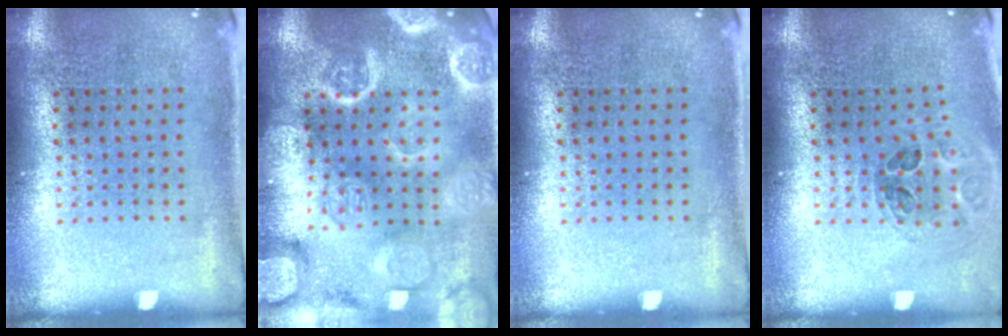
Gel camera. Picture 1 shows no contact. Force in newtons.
{"total": 6.1, "press": 6.0, "slide": 0.7}
{"total": 0.0}
{"total": 1.0, "press": 0.9, "slide": 0.1}